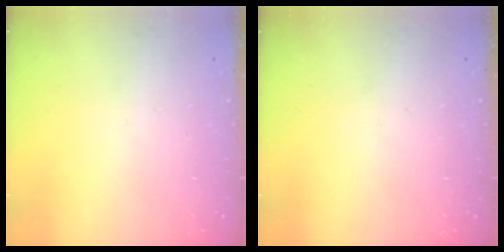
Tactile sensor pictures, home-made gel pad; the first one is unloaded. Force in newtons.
{"total": 0.0}